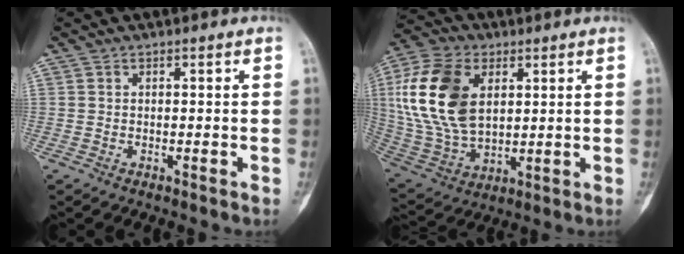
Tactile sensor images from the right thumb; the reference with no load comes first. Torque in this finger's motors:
{"motor_torque": [1.05, 2.98, 1.05, -0.55, 0.68]}